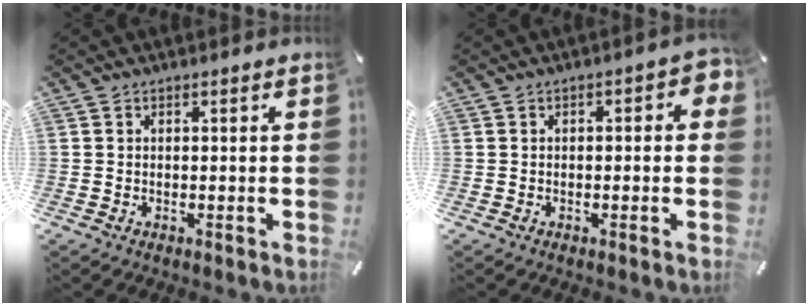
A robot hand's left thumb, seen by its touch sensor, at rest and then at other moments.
{"total": 3.1, "force": [-0.5, 1.4, 2.6], "torque": [-0.032, 0.004, -0.014]}